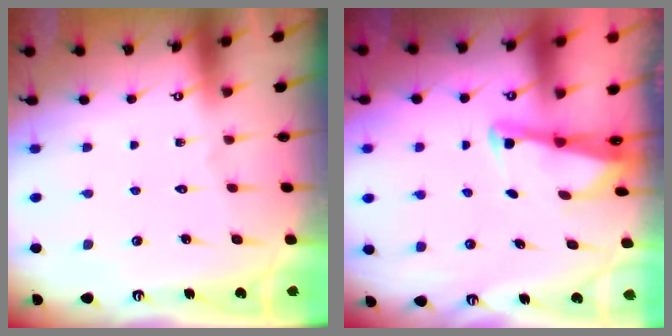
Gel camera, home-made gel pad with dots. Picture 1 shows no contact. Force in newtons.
{"total": 2.6, "press": 2.6, "slide": 0.2}